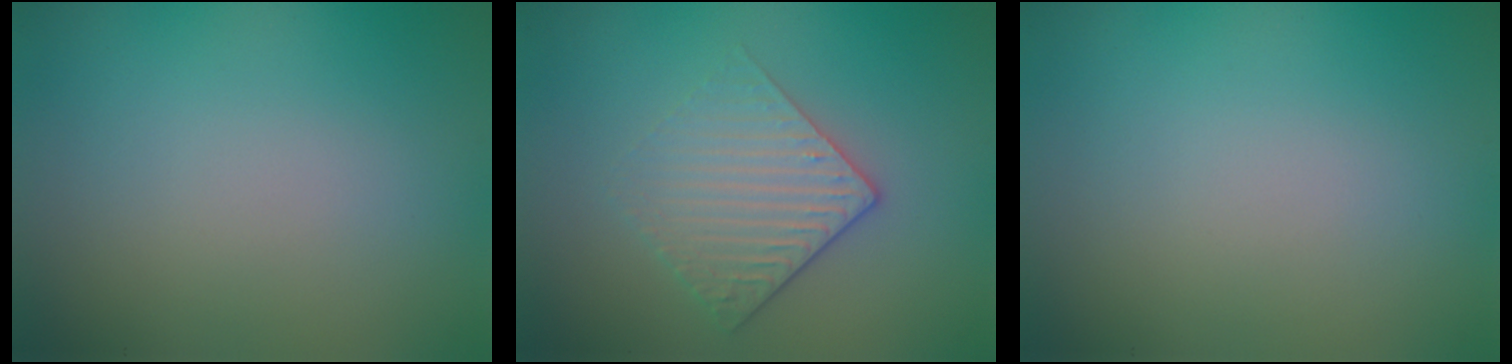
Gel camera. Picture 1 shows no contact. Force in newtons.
{"total": 3.0, "press": 2.6, "slide": 1.5}
{"total": 0.0}